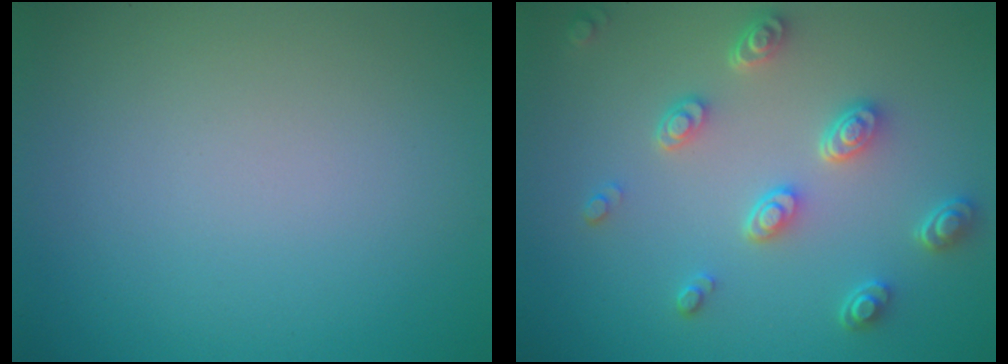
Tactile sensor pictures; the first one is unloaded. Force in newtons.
{"total": 4.3, "press": 3.3, "slide": 2.8}